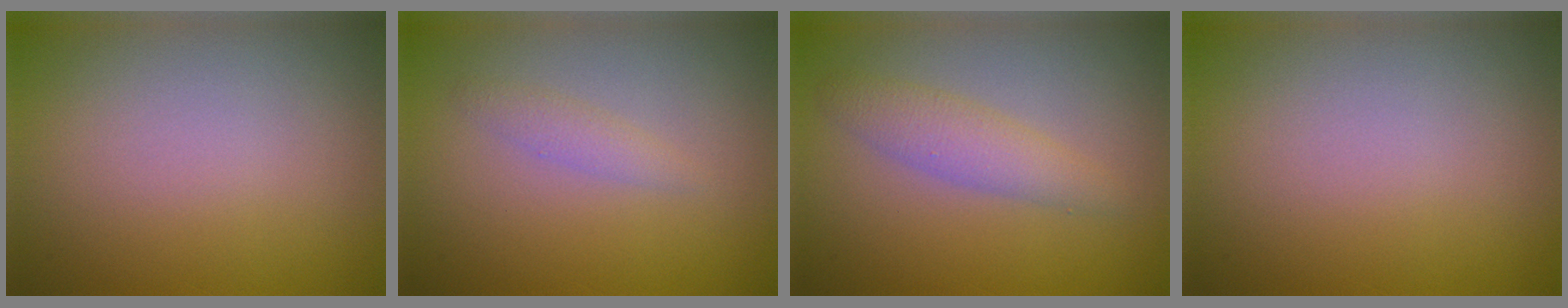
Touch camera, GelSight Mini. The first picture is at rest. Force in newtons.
{"total": 1.2, "press": 1.2, "slide": 0.1}
{"total": 2.6, "press": 2.6, "slide": 0.1}
{"total": 0.0}